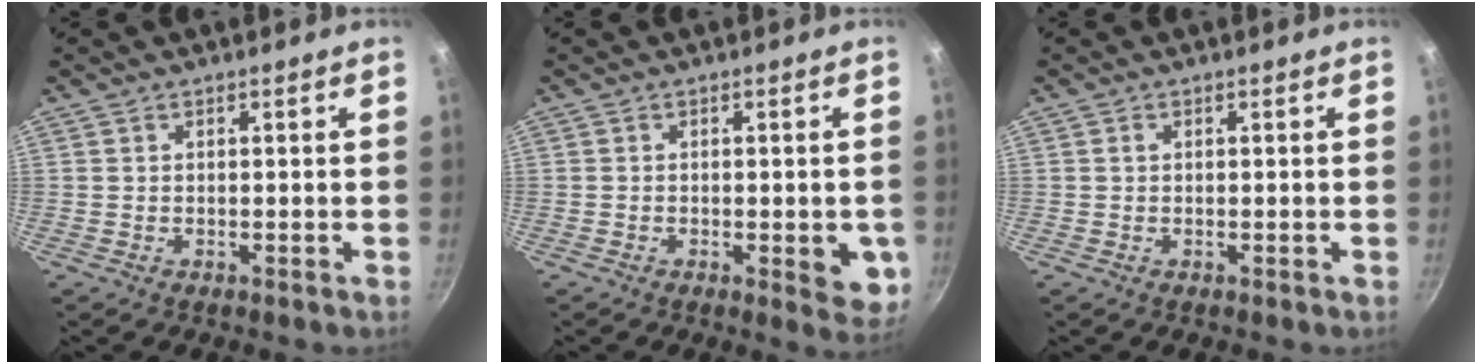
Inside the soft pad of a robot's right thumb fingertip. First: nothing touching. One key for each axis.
{"total": 6.4, "fx": -1.4, "fy": 2.7, "fz": 5.7, "tx": -0.052, "ty": -0.005, "tz": -0.016}
{"total": 0.7, "fx": 0.1, "fy": 0.5, "fz": 0.4, "tx": -0.008, "ty": 0.004, "tz": 0.002}